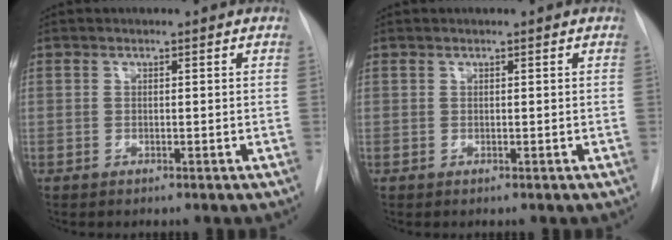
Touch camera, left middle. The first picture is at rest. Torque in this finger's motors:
{"motor_torque": [0.22, -0.43, -0.02, 0.00]}